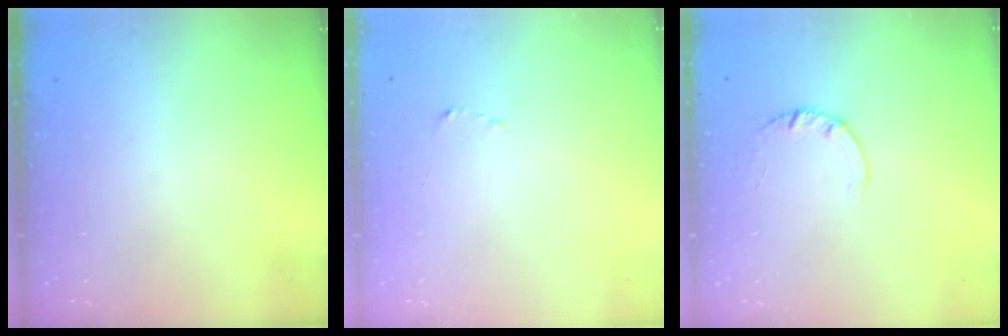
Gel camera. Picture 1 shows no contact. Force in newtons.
{"total": 1.5, "press": 1.5, "slide": 0.2}
{"total": 1.8, "press": 1.8, "slide": 0.1}